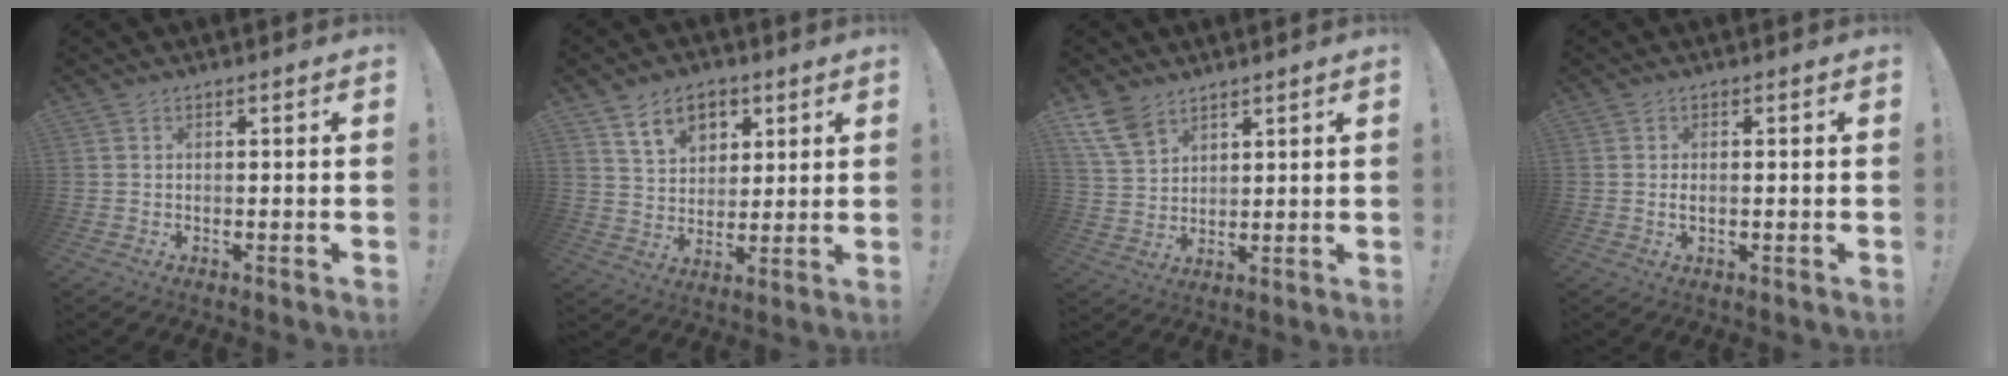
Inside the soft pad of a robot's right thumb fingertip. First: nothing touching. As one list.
[{"total": 11.0, "force": [6.0, 7.6, 5.2], "torque": [-0.077, -0.023, 0.114]}, {"total": 9.6, "force": [6.7, 5.7, 3.8], "torque": [-0.077, -0.032, 0.137]}, {"total": 1.3, "force": [-0.3, 0.6, 1.2], "torque": [-0.028, 0.005, -0.003]}]